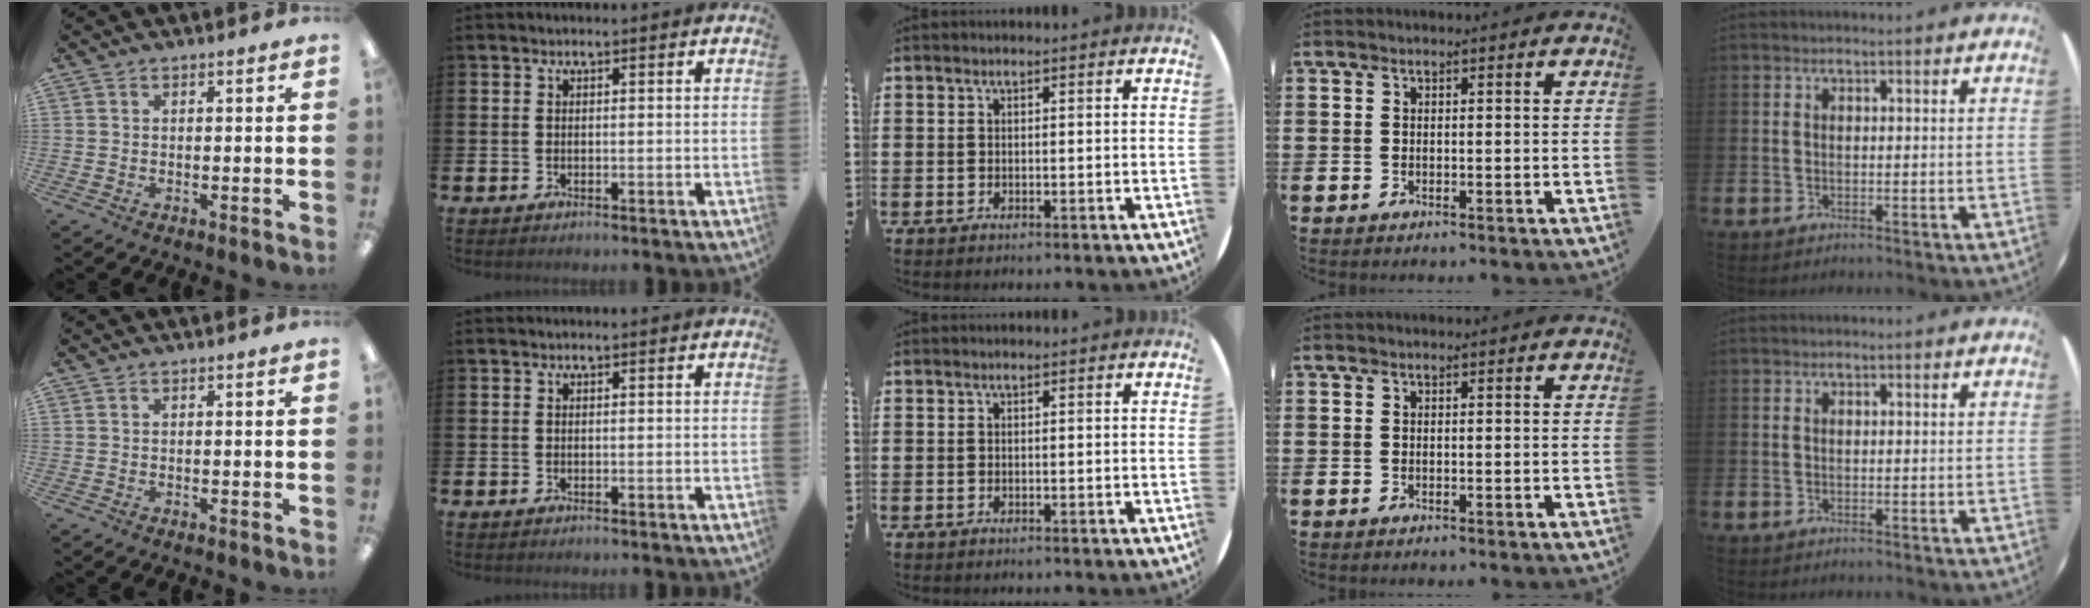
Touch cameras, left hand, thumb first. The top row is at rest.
{}